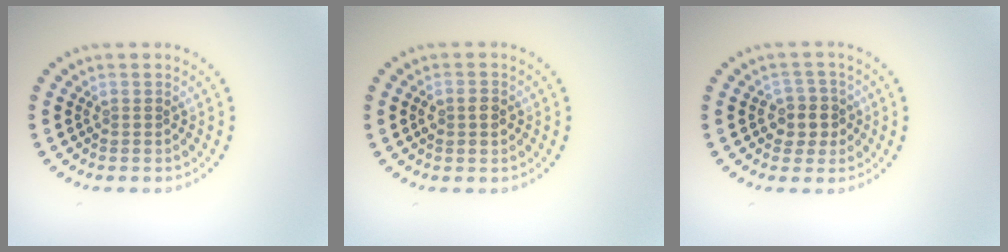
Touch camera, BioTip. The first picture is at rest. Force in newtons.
{"total": 1.4, "press": 1.4, "slide": 0.2}
{"total": 2.6, "press": 2.3, "slide": 1.1}